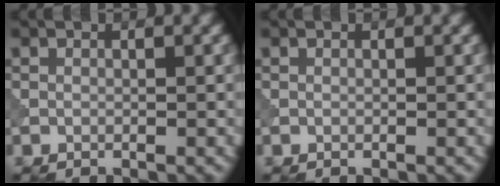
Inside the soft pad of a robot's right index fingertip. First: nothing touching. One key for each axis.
{"total": 0.0}